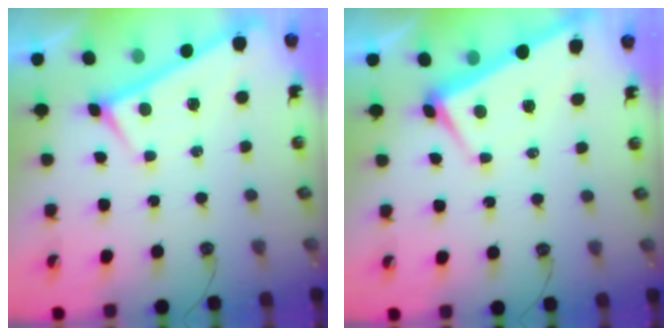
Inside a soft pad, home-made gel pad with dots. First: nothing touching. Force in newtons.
{"total": 2.5, "press": 2.4, "slide": 0.7}